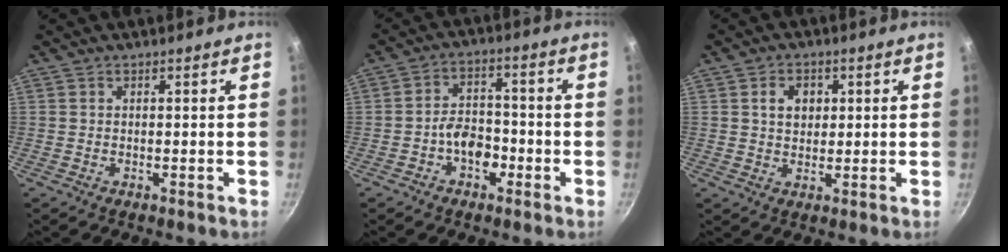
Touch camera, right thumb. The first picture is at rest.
{"total": 6.4, "force": [-2.6, 4.4, 3.9], "torque": [-0.036, 0.032, -0.047]}
{"total": 4.7, "force": [1.3, 3.6, 2.7], "torque": [-0.025, 0.001, 0.021]}